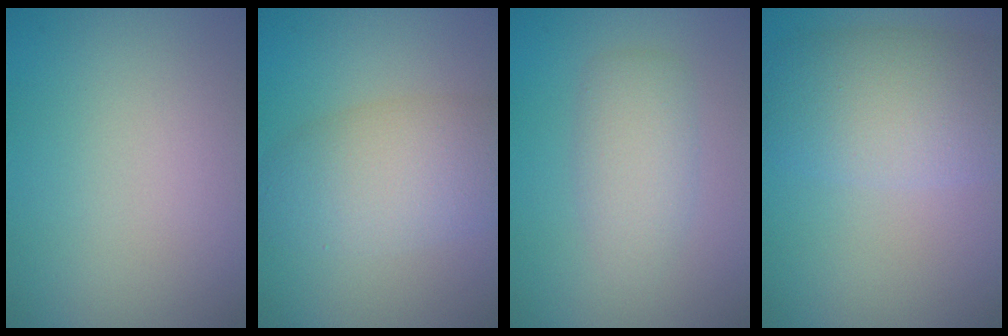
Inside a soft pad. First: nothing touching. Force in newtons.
{"total": 5.6, "press": 5.6, "slide": 0.2}
{"total": 3.0, "press": 3.0, "slide": 0.1}
{"total": 6.9, "press": 6.9, "slide": 0.1}